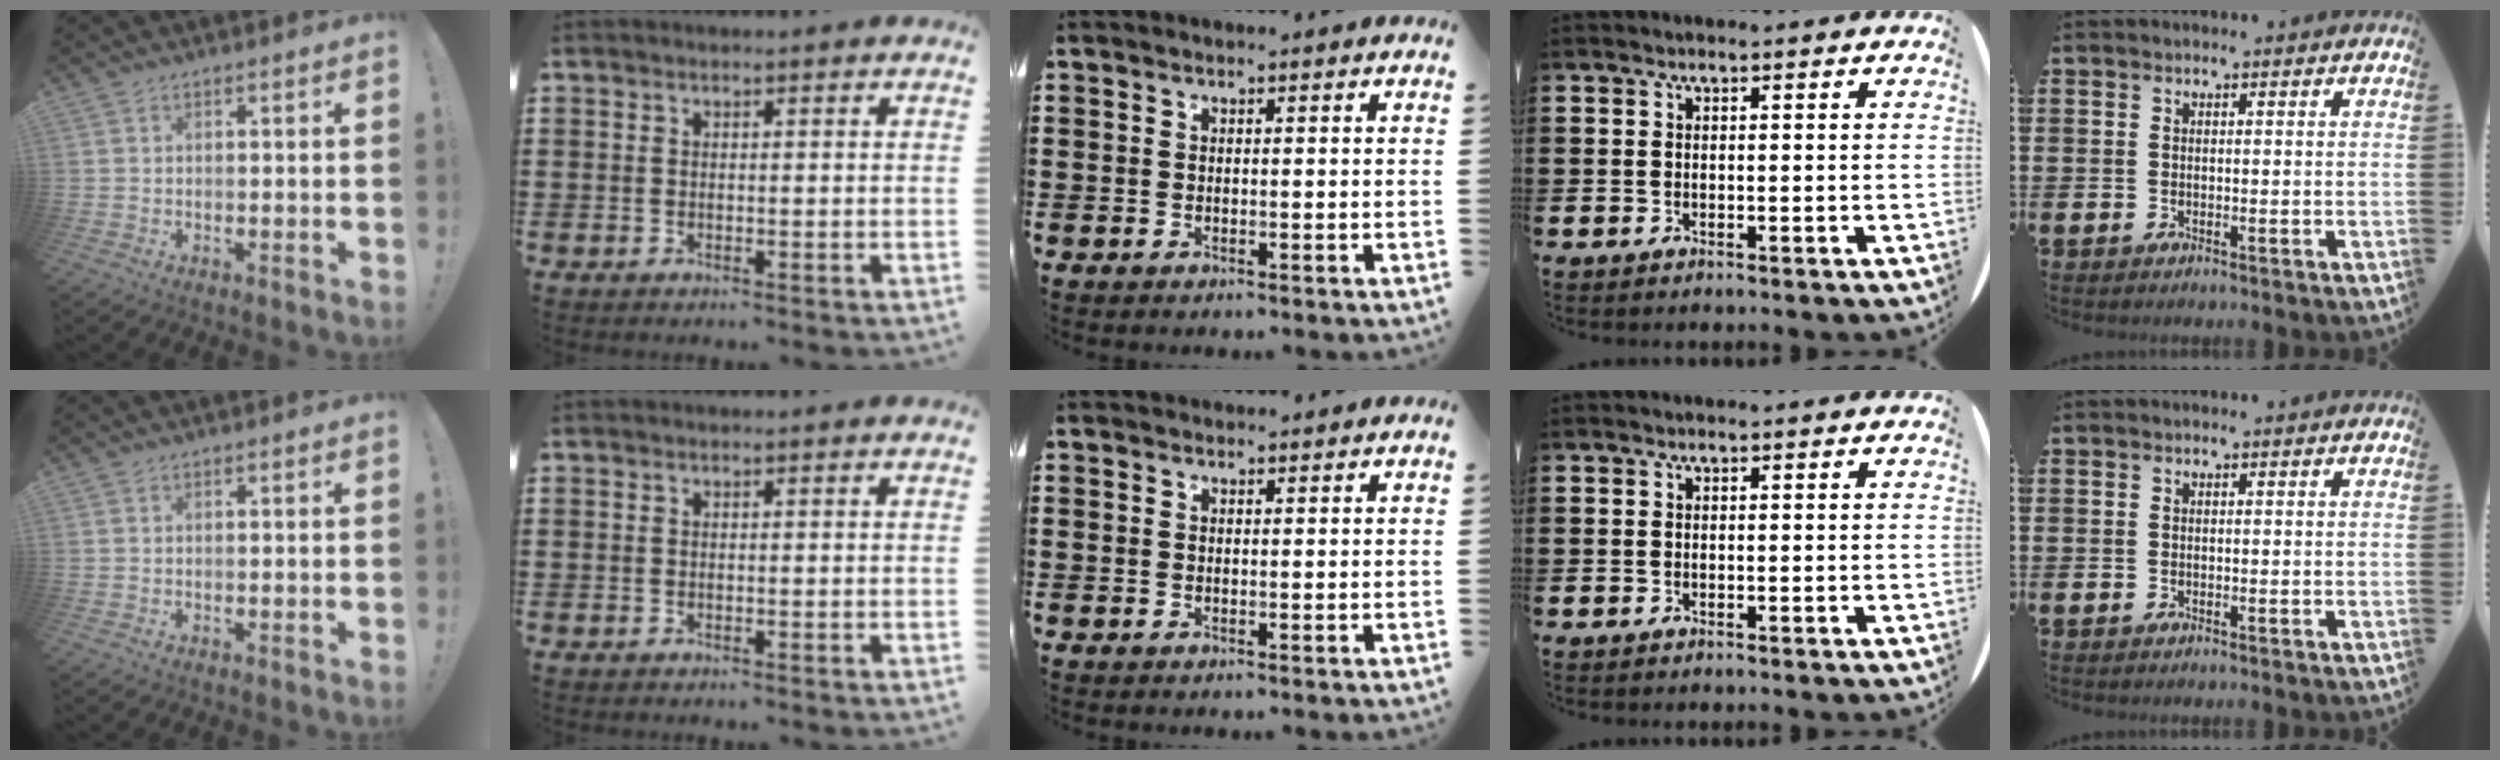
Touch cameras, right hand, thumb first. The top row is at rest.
{"middle": {"total": 0.8, "force": [0.7, 0.2, 0.0], "torque": [0.006, -0.003, 0.013]}}